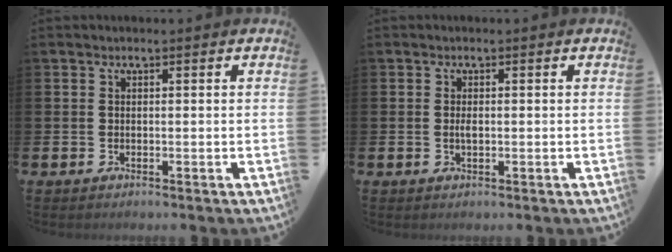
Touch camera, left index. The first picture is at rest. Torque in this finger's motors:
{"motor_torque": [0.33, 0.09, 0.16, 0.07]}